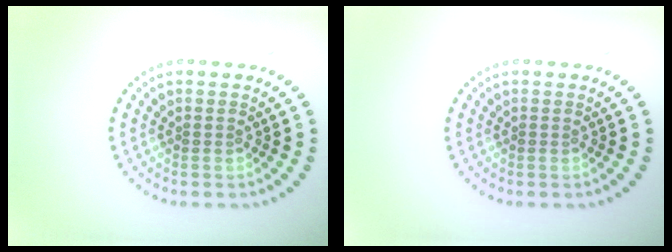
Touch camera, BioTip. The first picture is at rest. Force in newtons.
{"total": 0.0}